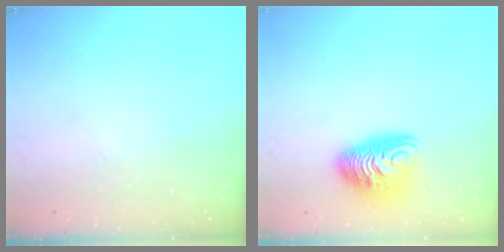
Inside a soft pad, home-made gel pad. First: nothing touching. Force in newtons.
{"total": 10.9, "press": 10.9, "slide": 0.9}